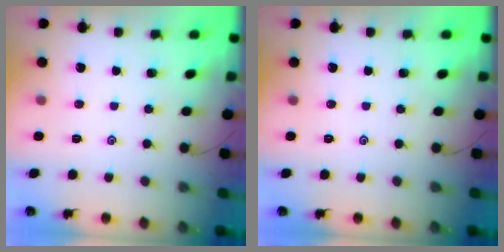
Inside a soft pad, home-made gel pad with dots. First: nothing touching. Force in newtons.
{"total": 0.0}